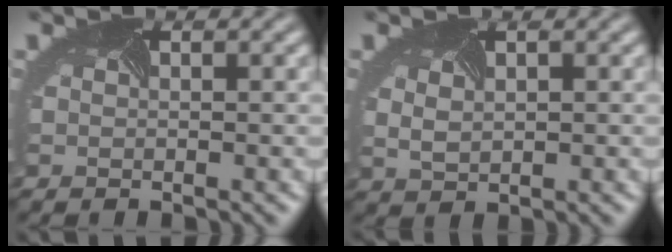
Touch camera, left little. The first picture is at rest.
{"total": 1.7, "force": [0.4, 1.1, 1.2], "torque": [-0.033, 0.000, 0.022]}